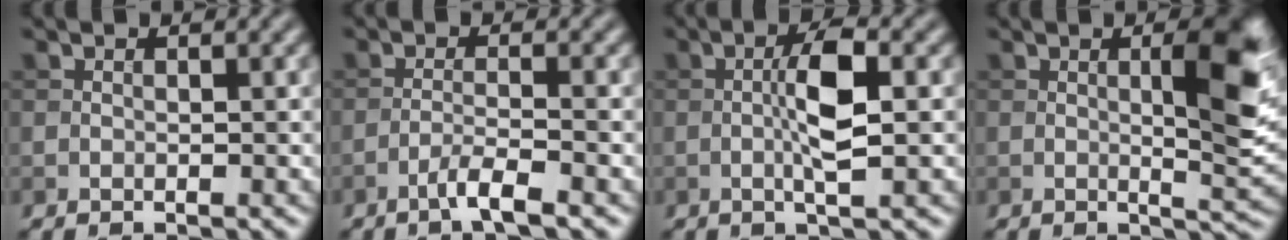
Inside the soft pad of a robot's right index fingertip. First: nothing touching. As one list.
[{"total": 2.5, "force": [-1.6, 0.1, 2.0], "torque": [-0.036, 0.007, -0.038]}, {"total": 4.5, "force": [-0.2, 0.8, 4.4], "torque": [-0.084, 0.005, -0.006]}, {"total": 6.4, "force": [0.9, 1.4, 6.2], "torque": [-0.082, -0.001, 0.016]}]